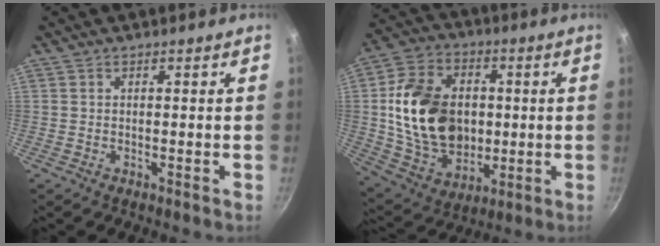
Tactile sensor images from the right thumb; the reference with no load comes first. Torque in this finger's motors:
{"motor_torque": [-0.89, 1.72, 1.67, 0.19, 0.22]}